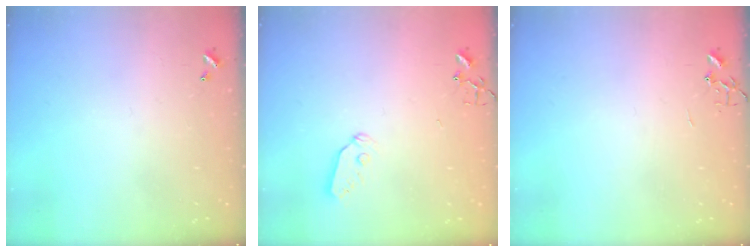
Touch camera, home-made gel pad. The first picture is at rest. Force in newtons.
{"total": 5.6, "press": 5.6, "slide": 0.3}
{"total": 0.0}